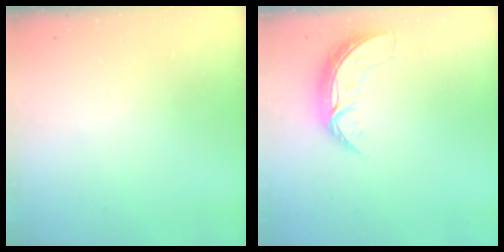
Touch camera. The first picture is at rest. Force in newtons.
{"total": 7.3, "press": 7.3, "slide": 0.7}